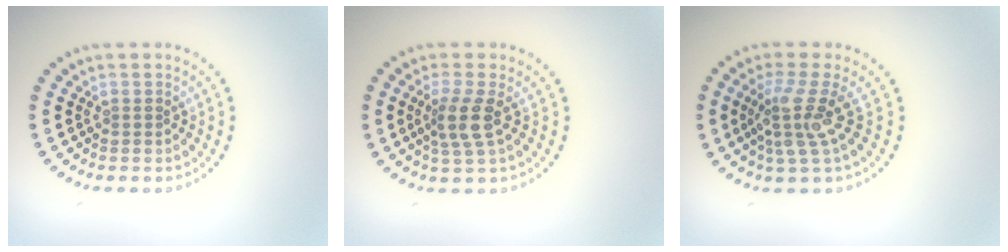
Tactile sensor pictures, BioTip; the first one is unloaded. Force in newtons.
{"total": 2.8, "press": 2.3, "slide": 1.6}
{"total": 3.5, "press": 2.5, "slide": 2.5}